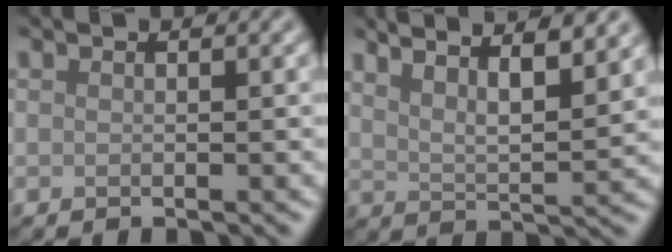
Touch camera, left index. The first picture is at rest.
{"total": 8.9, "force": [6.7, 2.4, 5.3], "torque": [-0.050, 0.022, 0.063]}